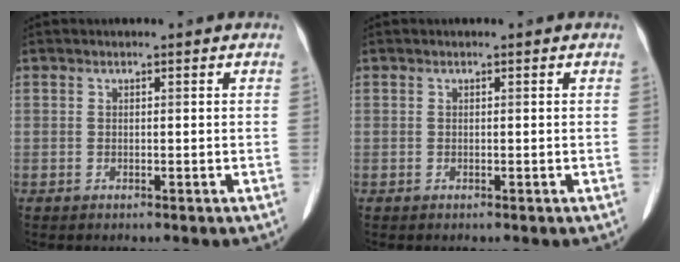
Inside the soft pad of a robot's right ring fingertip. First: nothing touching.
{"total": 0.0}